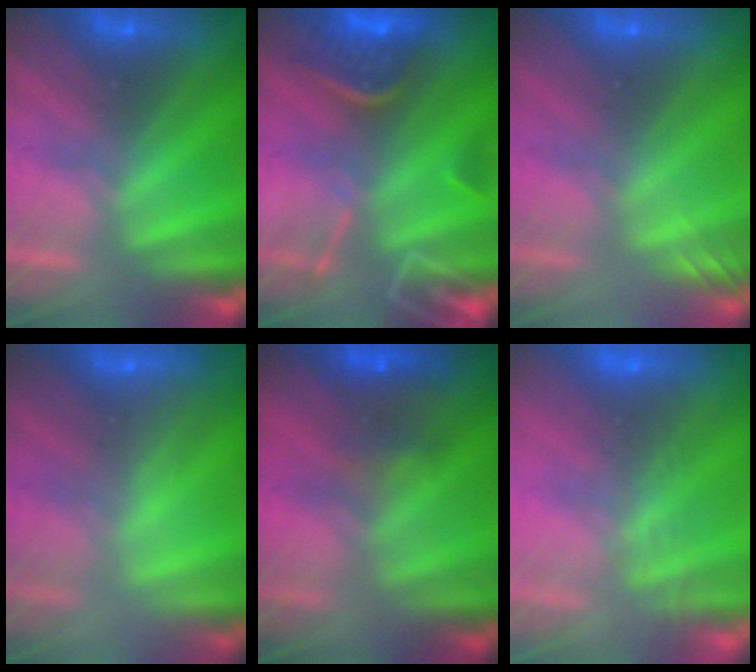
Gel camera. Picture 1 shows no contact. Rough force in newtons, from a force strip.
{"total": 8.7}
{"total": 2.0}
{"total": 2.2}
{"total": 4.7}
{"total": 8.2}